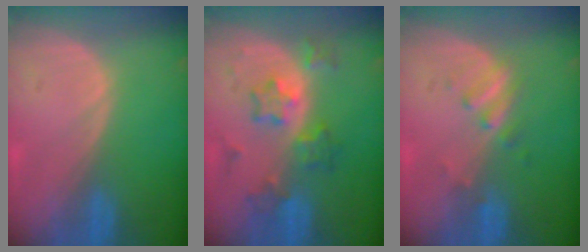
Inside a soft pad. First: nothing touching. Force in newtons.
{"total": 6.4, "press": 6.4, "slide": 0.2}
{"total": 2.7, "press": 2.7, "slide": 0.5}